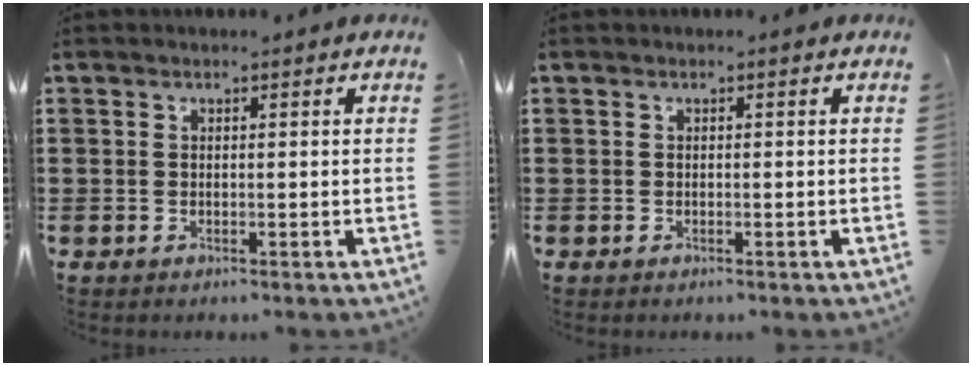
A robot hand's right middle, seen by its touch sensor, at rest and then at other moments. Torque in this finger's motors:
{"motor_torque": [-0.03, -0.02, 0.00, 0.00]}